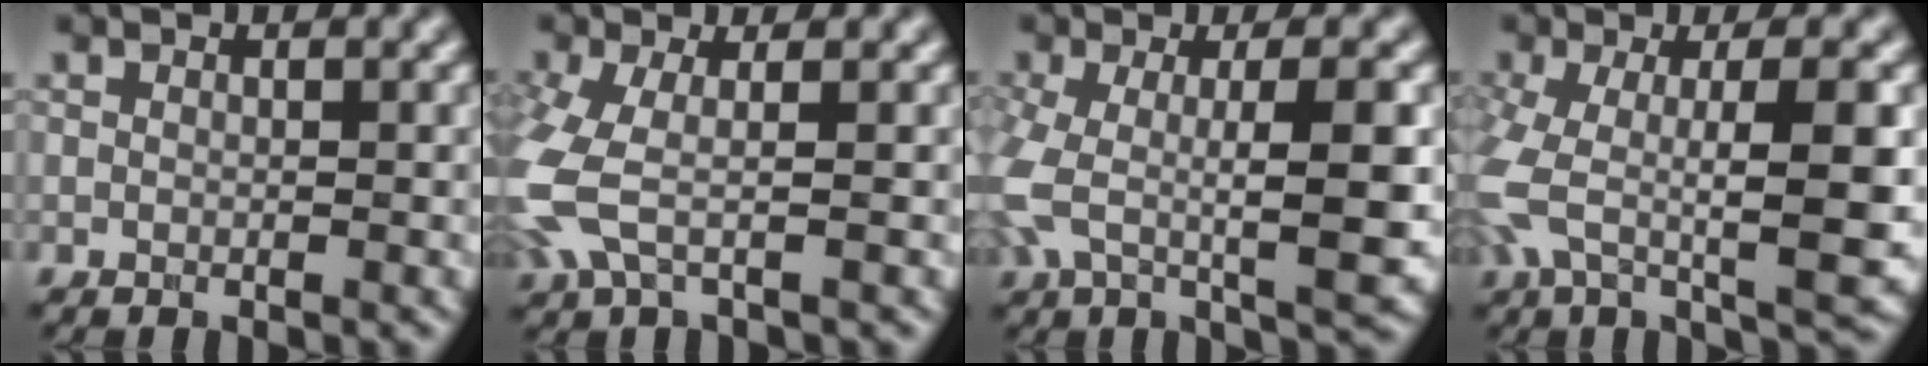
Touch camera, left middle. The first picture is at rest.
{"total": 4.4, "force": [-0.8, 1.6, 4.0], "torque": [-0.117, -0.008, -0.023]}
{"total": 7.9, "force": [-0.6, 2.5, 7.5], "torque": [-0.143, -0.003, -0.015]}
{"total": 9.5, "force": [-1.1, 3.0, 9.0], "torque": [-0.170, -0.003, -0.022]}